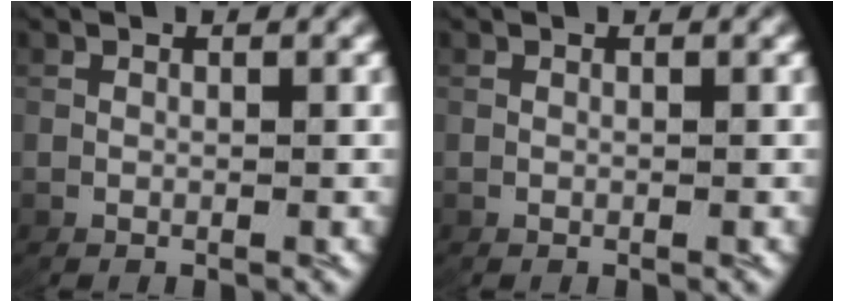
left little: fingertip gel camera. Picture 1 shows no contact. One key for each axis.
{"total": 0.0}